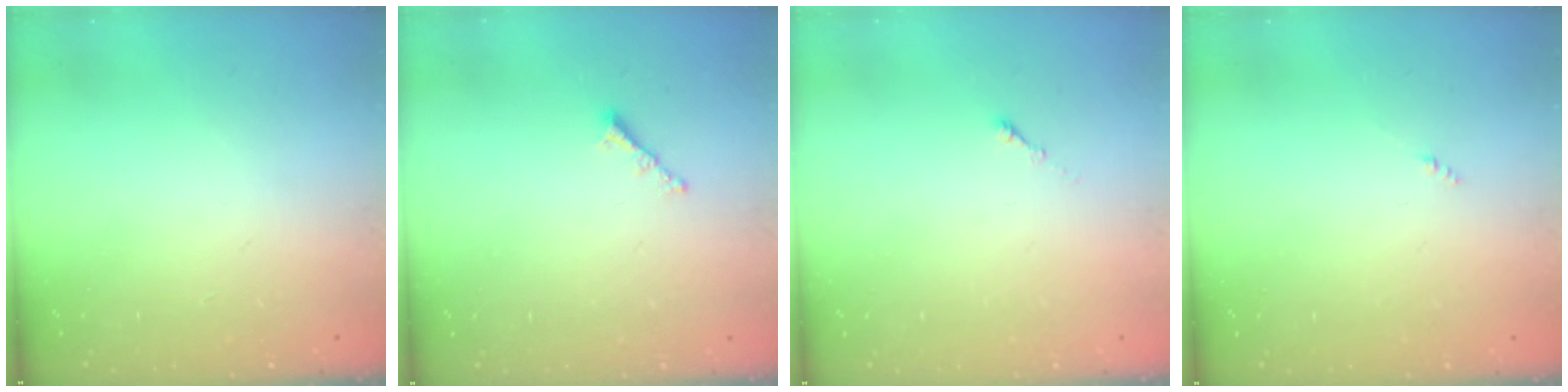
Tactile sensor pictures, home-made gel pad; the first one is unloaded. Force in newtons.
{"total": 1.8, "press": 1.7, "slide": 0.5}
{"total": 0.0}
{"total": 0.0}